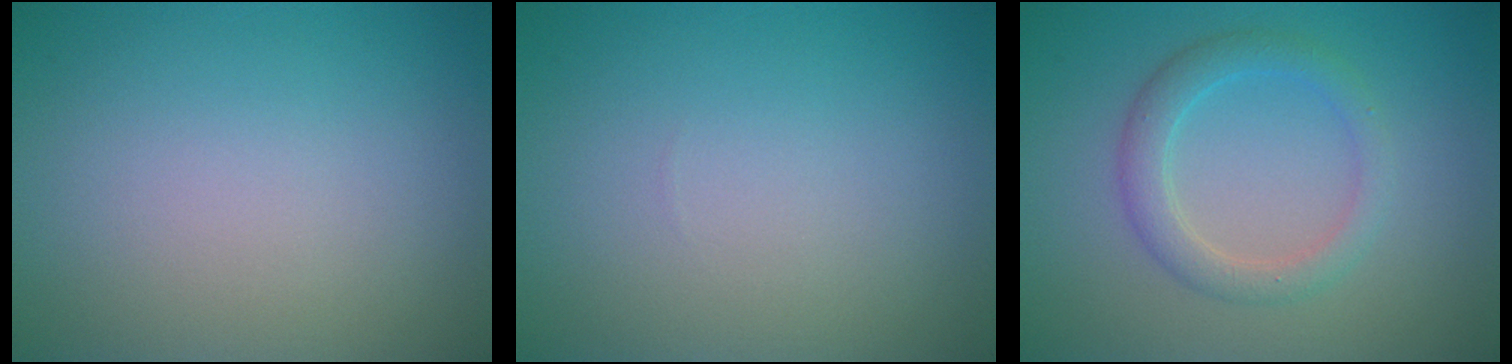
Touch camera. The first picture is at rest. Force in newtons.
{"total": 0.0}
{"total": 2.8, "press": 2.8, "slide": 0.1}